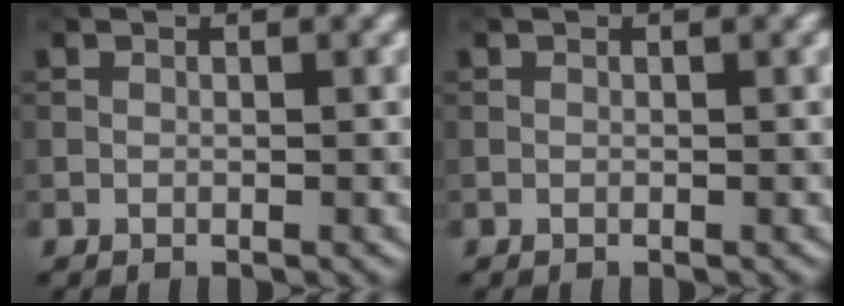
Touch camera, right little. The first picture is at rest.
{"total": 0.0}